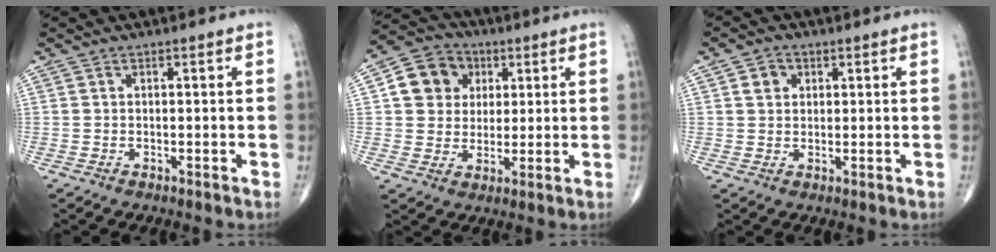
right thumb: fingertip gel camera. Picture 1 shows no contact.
{"total": 10.5, "force": [2.9, 9.2, 4.1], "torque": [-0.038, -0.002, 0.043]}
{"total": 3.5, "force": [1.3, 2.9, 1.5], "torque": [-0.010, -0.001, 0.021]}